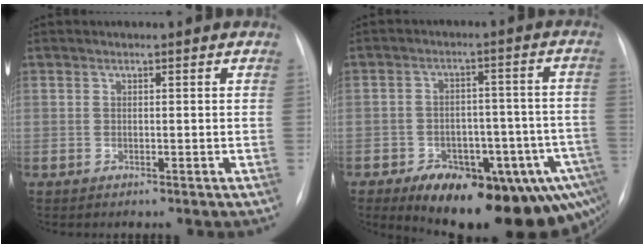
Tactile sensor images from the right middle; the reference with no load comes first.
{"total": 21.5, "force": [-13.7, 8.2, 14.4], "torque": [-0.118, 0.012, -0.172]}